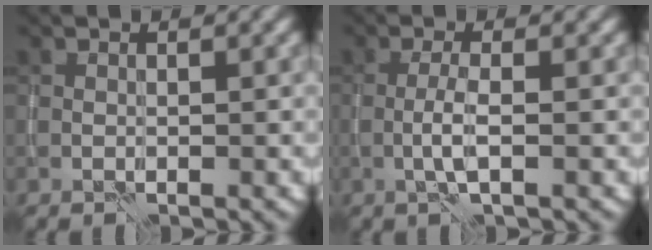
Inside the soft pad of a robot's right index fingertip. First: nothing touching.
{"total": 2.2, "force": [-0.7, 0.3, 2.1], "torque": [-0.046, 0.000, -0.017]}